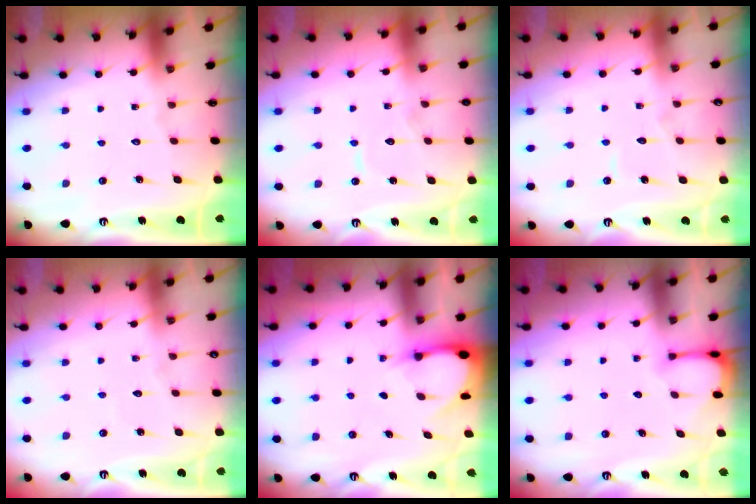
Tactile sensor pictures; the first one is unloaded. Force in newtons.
{"total": 5.4, "press": 5.4, "slide": 0.4}
{"total": 2.9, "press": 2.9, "slide": 0.2}
{"total": 2.5, "press": 2.5, "slide": 0.3}
{"total": 2.9, "press": 2.9, "slide": 0.3}
{"total": 2.6, "press": 2.5, "slide": 0.4}